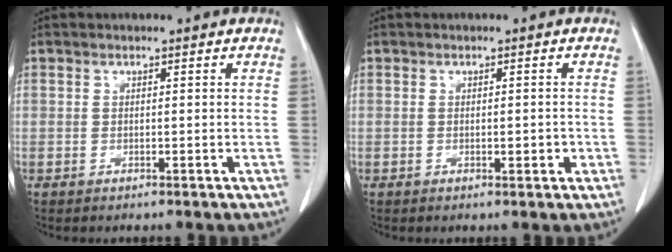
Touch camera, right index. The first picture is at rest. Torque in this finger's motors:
{"motor_torque": [0.19, 0.23, 0.10, 0.08]}